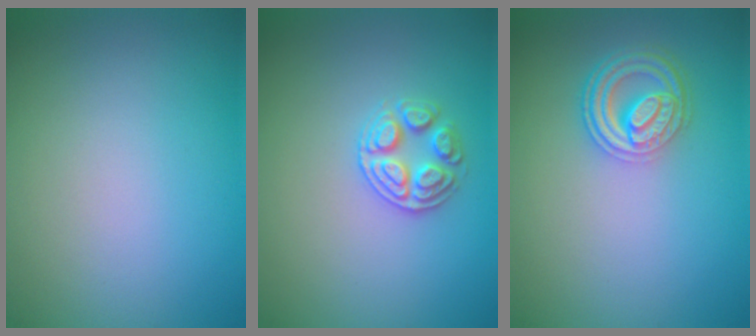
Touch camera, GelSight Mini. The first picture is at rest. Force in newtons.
{"total": 2.6, "press": 2.6, "slide": 0.5}
{"total": 4.5, "press": 3.7, "slide": 2.5}